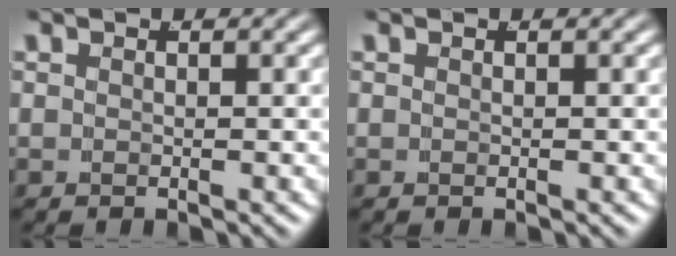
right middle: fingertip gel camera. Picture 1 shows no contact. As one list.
[{"total": 0.0}]